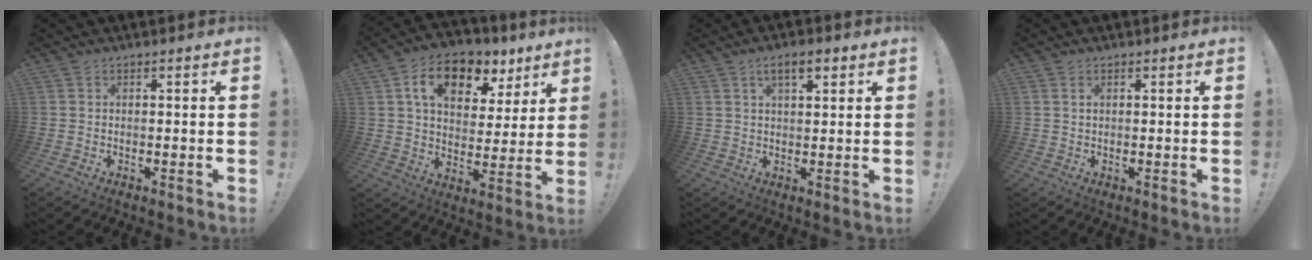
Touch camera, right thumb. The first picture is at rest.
{"total": 14.5, "force": [7.8, 8.8, 8.4], "torque": [-0.130, -0.033, 0.139]}
{"total": 5.2, "force": [2.7, 1.9, 4.1], "torque": [-0.065, -0.006, 0.044]}
{"total": 1.0, "force": [0.5, 0.4, 0.9], "torque": [-0.010, -0.002, 0.006]}